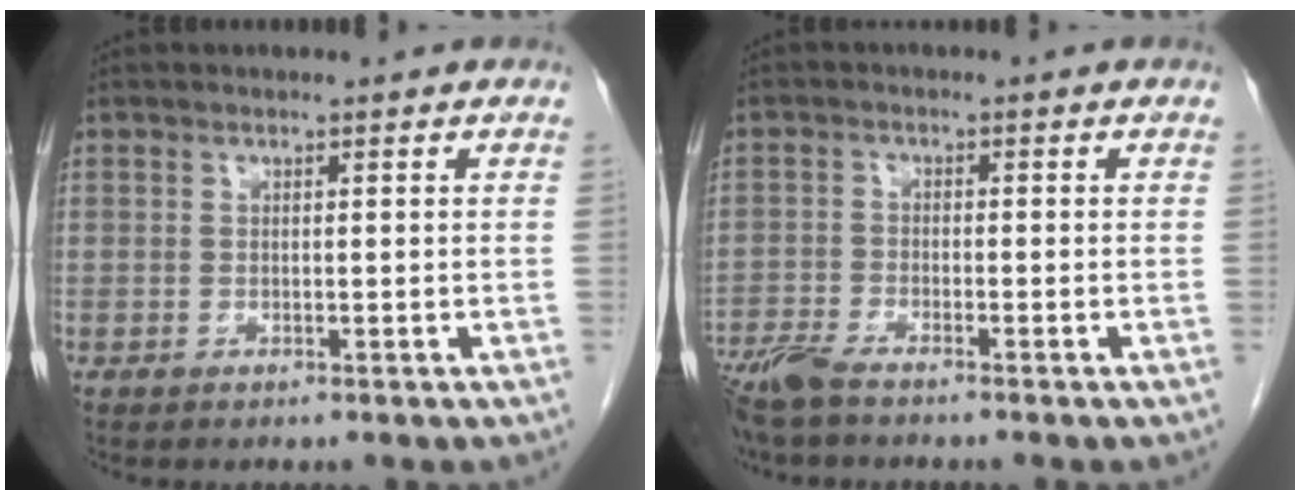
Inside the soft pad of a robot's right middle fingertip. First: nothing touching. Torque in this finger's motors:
{"motor_torque": [0.27, -0.23, 0.11, 0.08]}